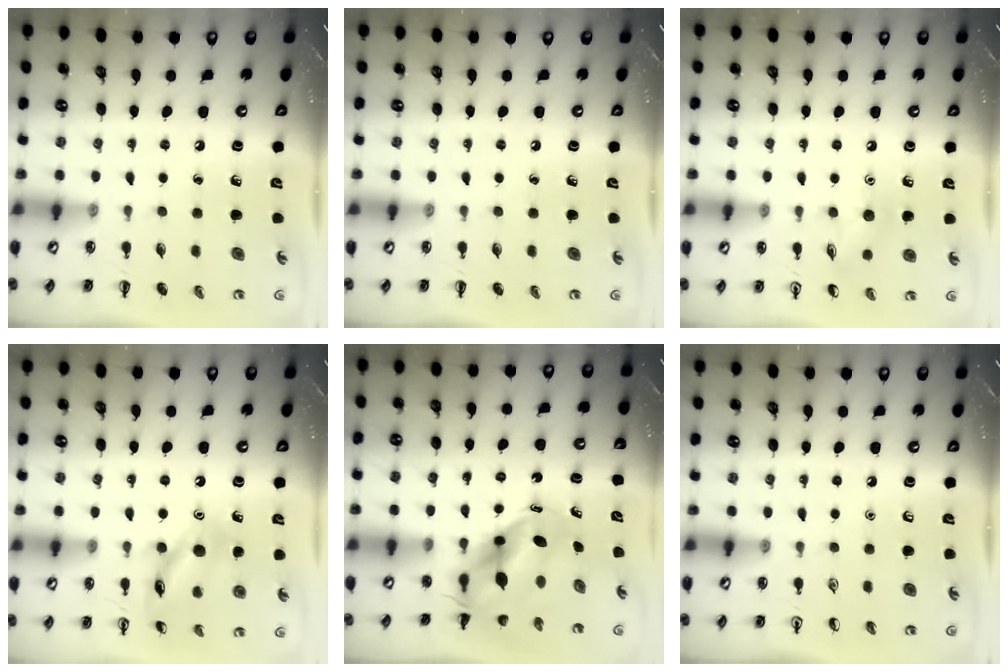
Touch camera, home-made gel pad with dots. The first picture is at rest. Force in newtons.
{"total": 0.0}
{"total": 6.5, "press": 6.4, "slide": 1.2}
{"total": 12.0, "press": 11.9, "slide": 0.9}
{"total": 6.8, "press": 6.6, "slide": 1.6}
{"total": 0.0}